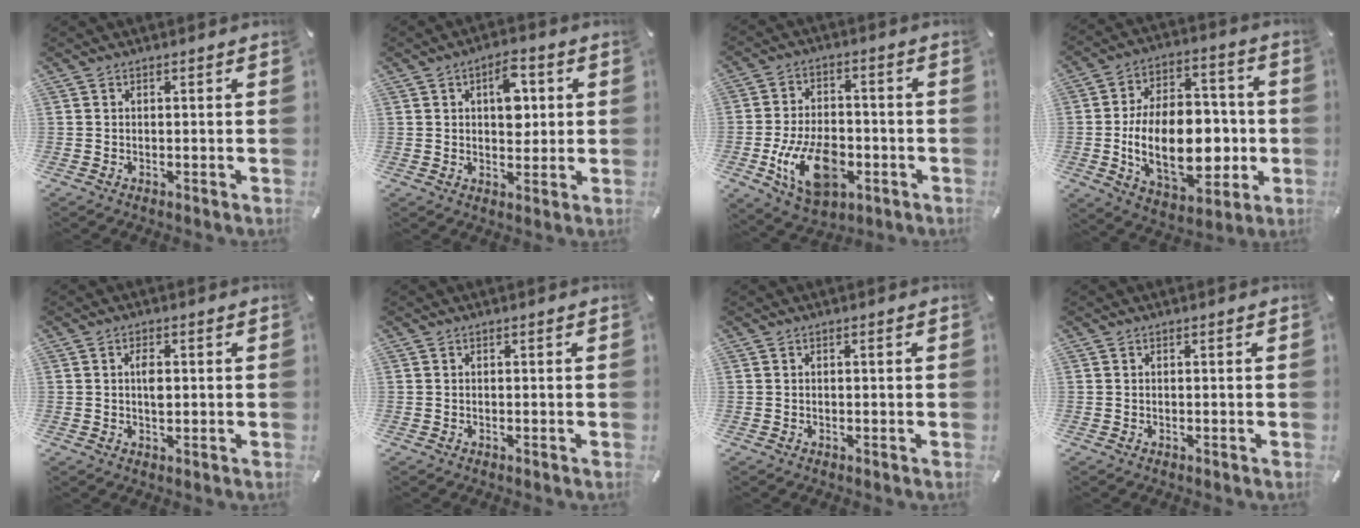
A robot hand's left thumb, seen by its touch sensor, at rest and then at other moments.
{"total": 8.4, "force": [2.0, 5.2, 6.3], "torque": [-0.077, -0.003, 0.028]}
{"total": 14.9, "force": [-4.6, 9.5, 10.6], "torque": [-0.203, 0.006, -0.080]}
{"total": 22.7, "force": [-3.4, 14.2, 17.4], "torque": [-0.306, -0.007, -0.046]}
{"total": 2.9, "force": [0.3, 1.5, 2.5], "torque": [-0.043, 0.000, 0.003]}
{"total": 0.0}
{"total": 0.5, "force": [0.1, 0.1, 0.5], "torque": [-0.011, -0.001, 0.002]}
{"total": 0.0}